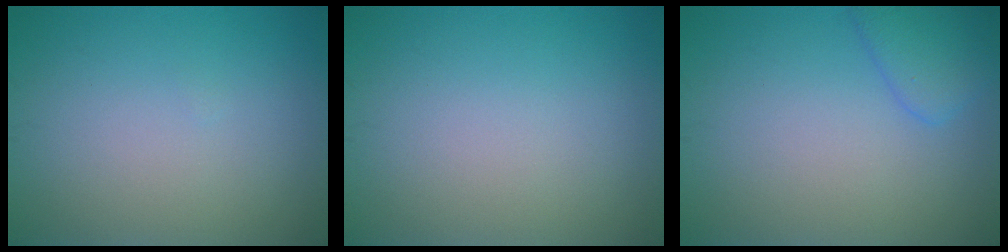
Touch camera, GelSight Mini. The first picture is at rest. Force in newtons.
{"total": 0.0}
{"total": 2.5, "press": 2.5, "slide": 0.2}